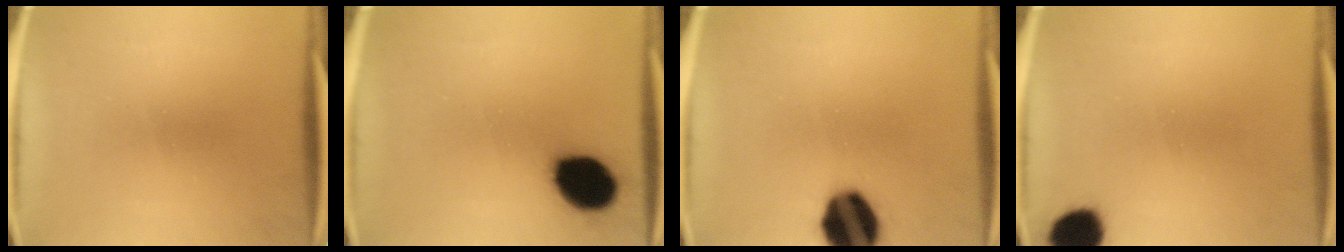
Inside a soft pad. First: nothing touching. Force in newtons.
{"total": 13.7}
{"total": 15.8}
{"total": 8.3}